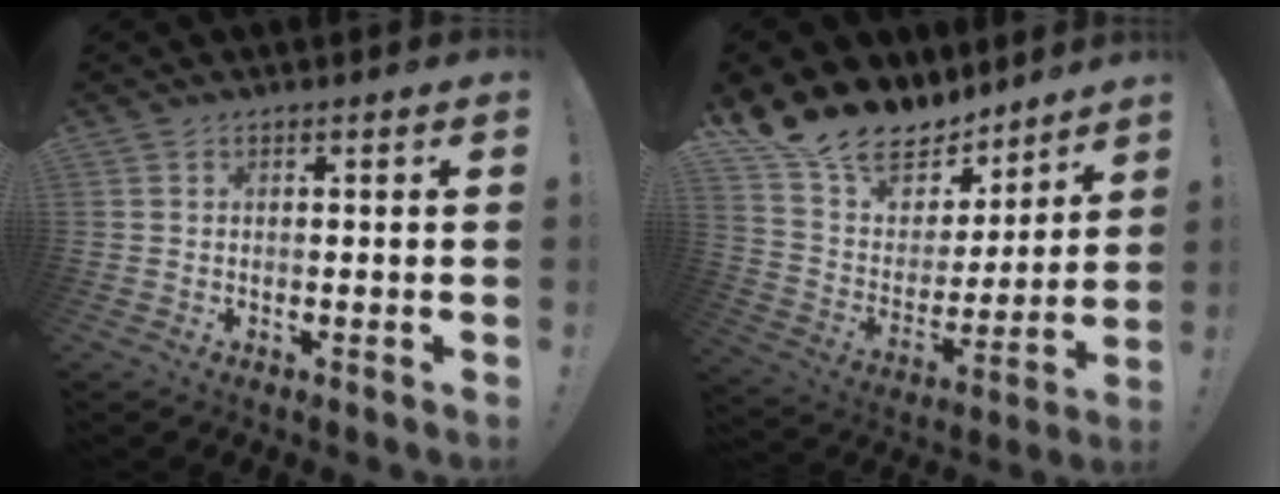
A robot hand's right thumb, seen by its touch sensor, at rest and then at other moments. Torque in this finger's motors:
{"motor_torque": [-0.25, 2.40, 0.48, 0.44, 0.26]}